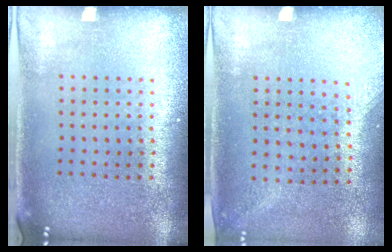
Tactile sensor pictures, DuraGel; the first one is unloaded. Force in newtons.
{"total": 1.4, "press": 1.0, "slide": 0.9}